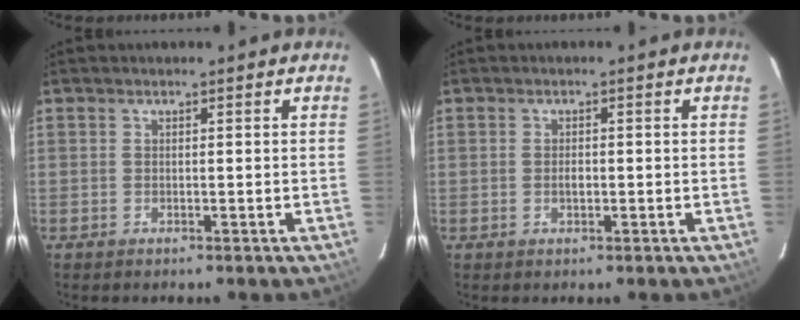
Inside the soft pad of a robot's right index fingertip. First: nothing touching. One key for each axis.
{"total": 1.3, "fx": -0.3, "fy": 0.7, "fz": 1.0, "tx": -0.019, "ty": 0.003, "tz": -0.004}